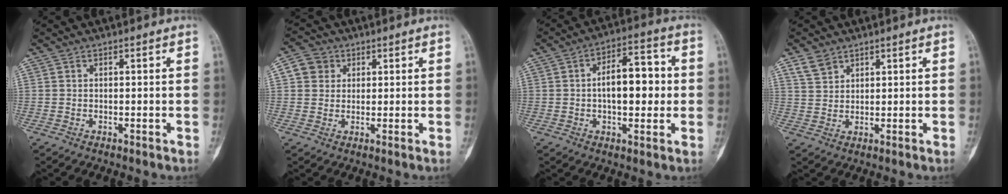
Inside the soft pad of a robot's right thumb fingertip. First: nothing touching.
{"total": 4.4, "force": [1.4, 3.9, 1.3], "torque": [-0.003, 0.004, 0.020]}
{"total": 11.4, "force": [0.2, 5.8, 9.8], "torque": [-0.123, 0.023, 0.001]}
{"total": 3.3, "force": [2.4, 2.0, 1.0], "torque": [-0.011, -0.007, 0.051]}